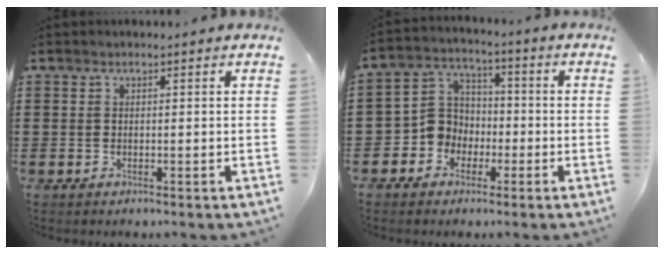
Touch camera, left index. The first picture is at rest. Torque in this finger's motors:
{"motor_torque": [0.66, 0.66, 0.44, 0.02]}